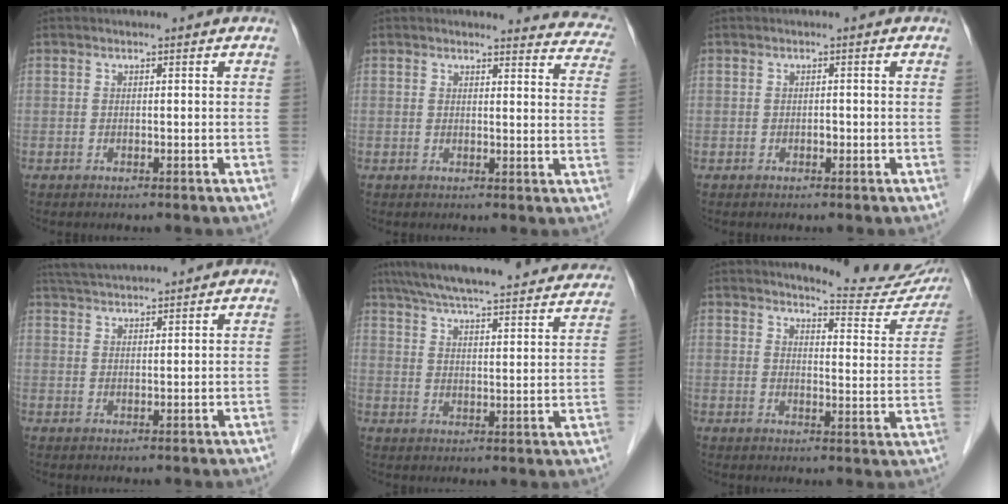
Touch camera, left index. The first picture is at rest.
{"total": 11.4, "force": [11.2, 1.9, 1.1], "torque": [0.029, -0.065, 0.081]}
{"total": 0.6, "force": [-0.3, 0.3, 0.3], "torque": [-0.007, 0.001, -0.007]}
{"total": 7.5, "force": [7.1, -0.1, 2.4], "torque": [-0.047, 0.036, 0.118]}
{"total": 31.4, "force": [28.3, 4.1, 12.8], "torque": [-0.210, -0.021, 0.357]}
{"total": 13.6, "force": [13.1, 1.4, 3.1], "torque": [-0.029, -0.064, 0.139]}